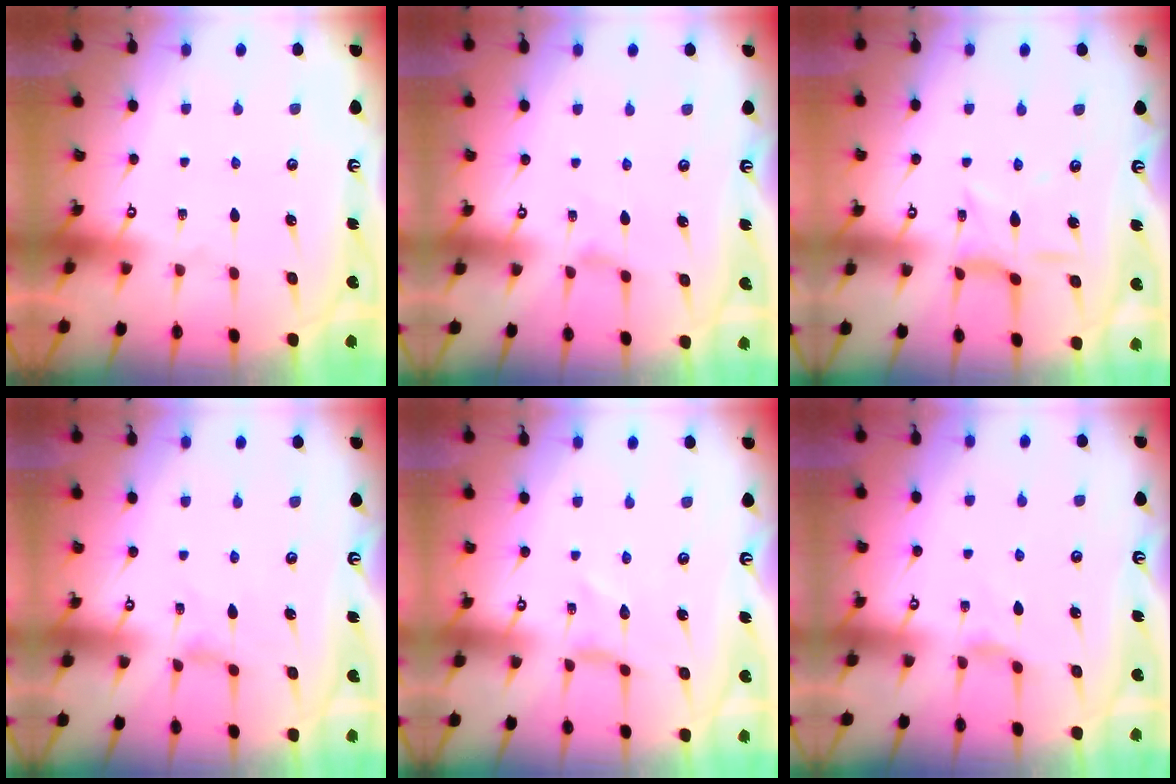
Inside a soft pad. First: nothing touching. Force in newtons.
{"total": 1.5, "press": 1.4, "slide": 0.4}
{"total": 6.1, "press": 6.1, "slide": 0.4}
{"total": 1.3, "press": 1.3, "slide": 0.4}
{"total": 0.0}
{"total": 1.9, "press": 1.8, "slide": 0.4}